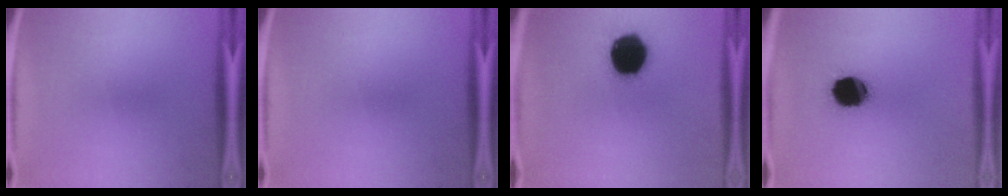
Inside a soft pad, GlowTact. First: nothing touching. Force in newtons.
{"total": 0.0}
{"total": 19.1}
{"total": 14.9}